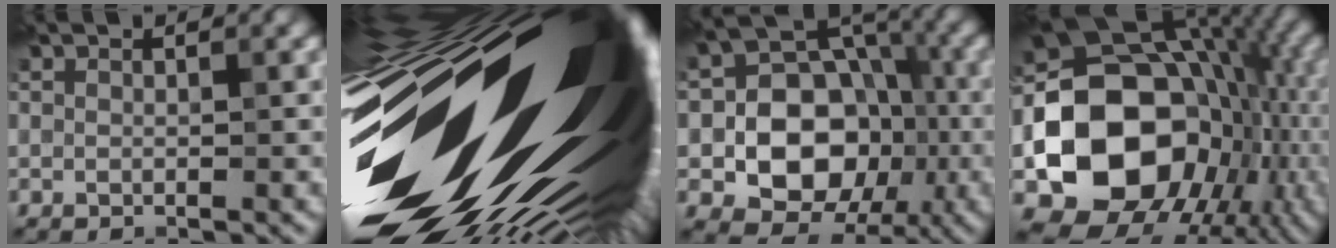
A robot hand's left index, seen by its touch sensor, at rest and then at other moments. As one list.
[{"total": 22.3, "force": [-0.6, 10.9, 19.4], "torque": [-0.320, -0.048, -0.004]}, {"total": 10.2, "force": [-2.2, 7.8, 6.2], "torque": [-0.082, 0.002, -0.042]}, {"total": 16.2, "force": [-2.9, 12.8, 9.5], "torque": [-0.144, -0.012, -0.057]}]